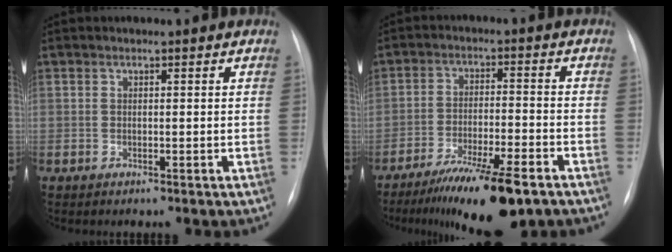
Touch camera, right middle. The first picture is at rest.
{"total": 12.9, "force": [-9.0, 1.7, 9.0], "torque": [-0.149, -0.029, -0.147]}